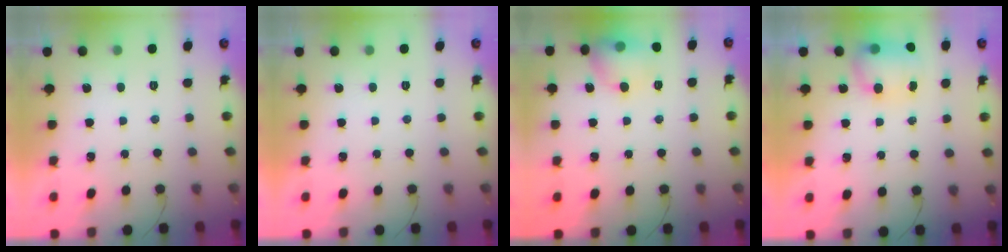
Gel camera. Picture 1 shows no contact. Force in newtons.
{"total": 0.0}
{"total": 11.7, "press": 11.5, "slide": 1.9}
{"total": 7.6, "press": 7.6, "slide": 0.7}